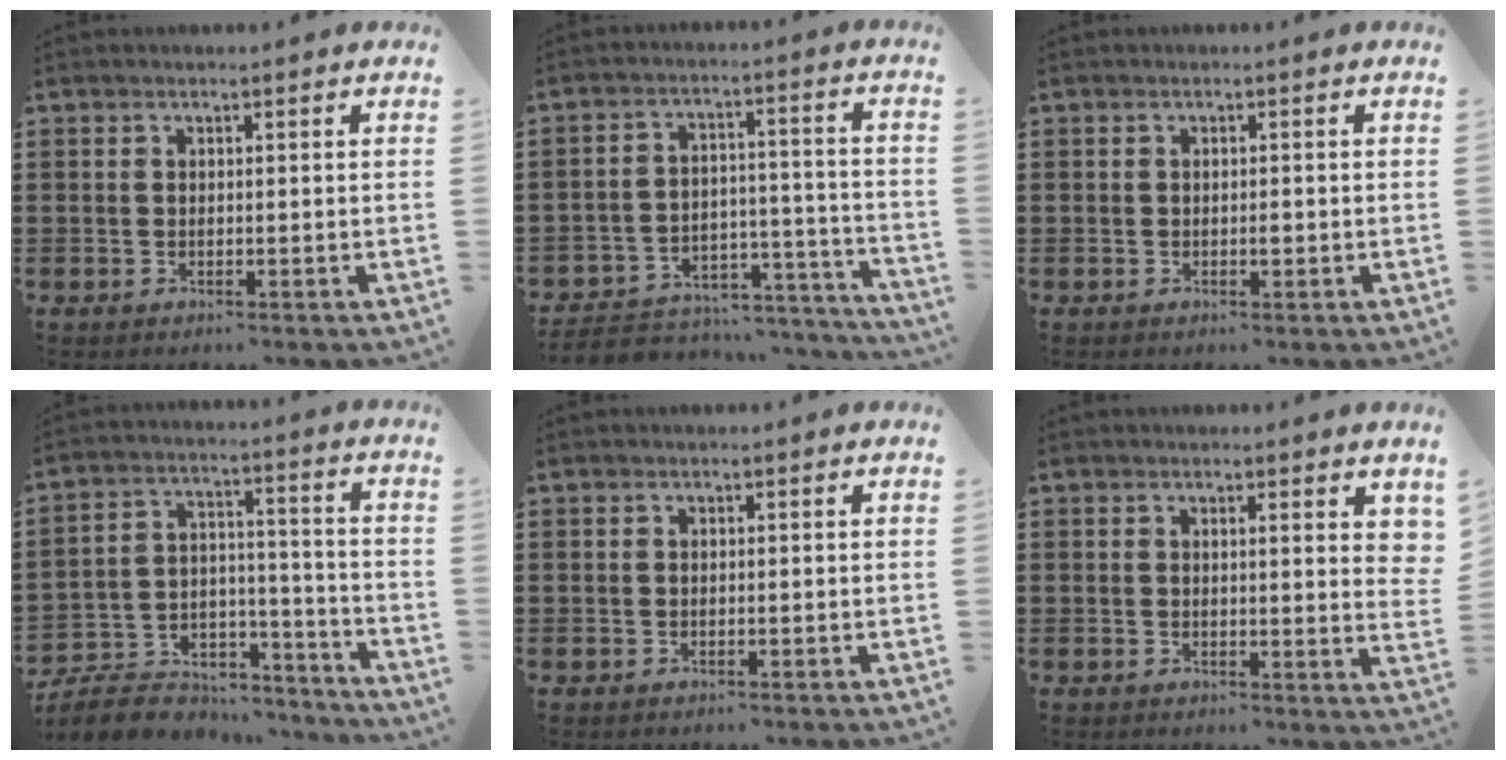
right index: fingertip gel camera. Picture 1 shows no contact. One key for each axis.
{"total": 4.0, "fx": -3.5, "fy": 1.6, "fz": 0.9, "tx": -0.022, "ty": 0.004, "tz": -0.073}
{"total": 1.1, "fx": -0.3, "fy": 0.4, "fz": 1.0, "tx": -0.019, "ty": -0.003, "tz": -0.005}
{"total": 8.5, "fx": -7.6, "fy": 2.9, "fz": 2.3, "tx": -0.052, "ty": 0.018, "tz": -0.149}
{"total": 0.0}
{"total": 1.9, "fx": 1.3, "fy": 0.2, "fz": 1.3, "tx": -0.023, "ty": 0.000, "tz": 0.021}